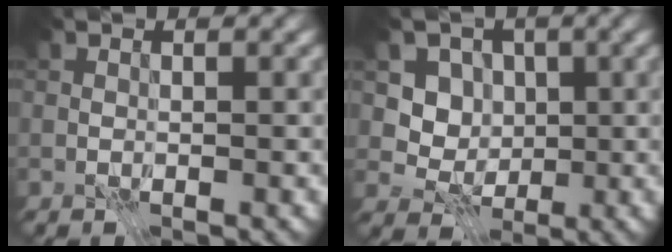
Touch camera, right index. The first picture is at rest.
{"total": 3.7, "force": [0.3, 3.4, 1.4], "torque": [-0.024, -0.007, -0.012]}